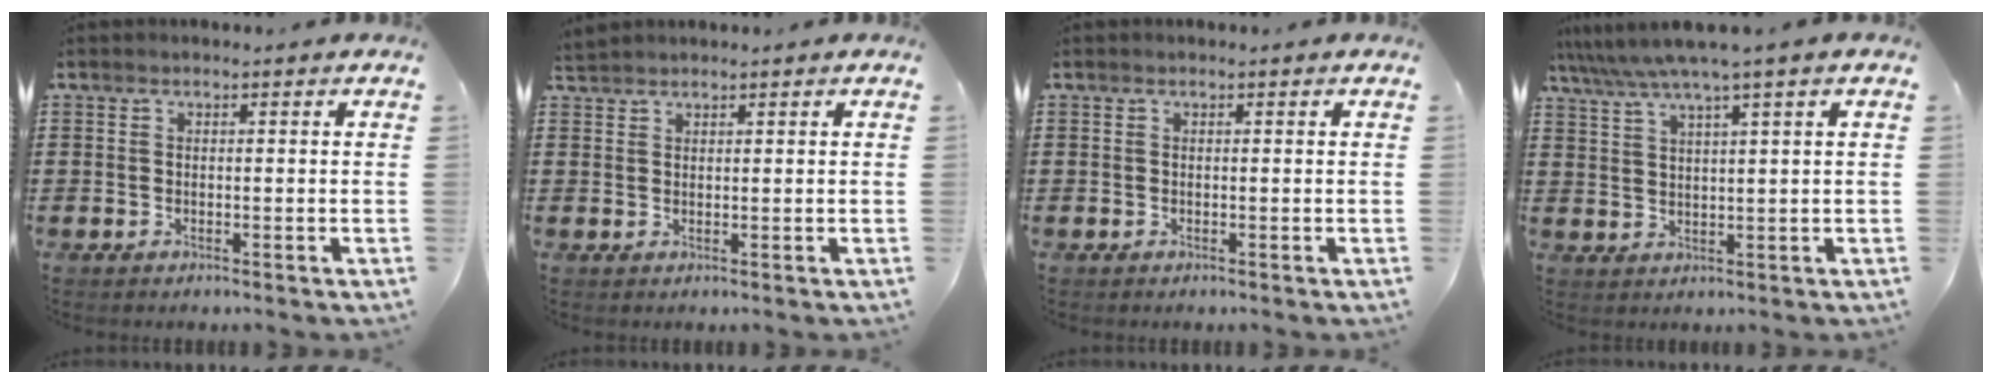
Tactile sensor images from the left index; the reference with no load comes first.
{"total": 1.2, "force": [1.2, 0.1, 0.2], "torque": [-0.006, 0.000, 0.023]}
{"total": 0.0}
{"total": 4.6, "force": [3.1, -0.4, 3.4], "torque": [-0.076, -0.011, 0.049]}